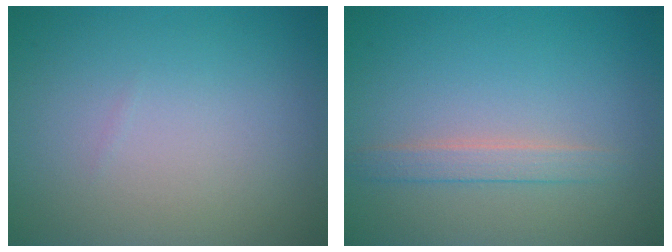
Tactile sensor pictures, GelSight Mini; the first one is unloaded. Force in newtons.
{"total": 1.8, "press": 1.8, "slide": 0.2}